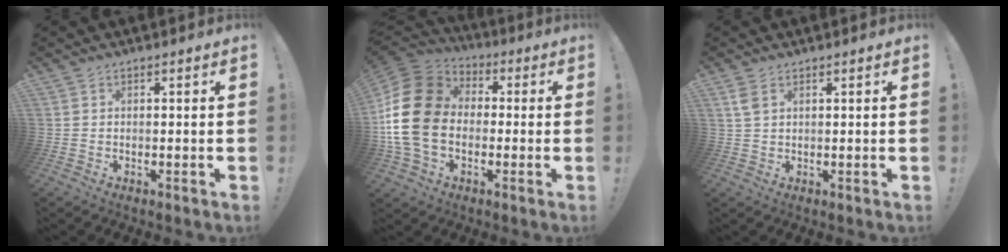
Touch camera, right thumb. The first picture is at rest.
{"total": 19.9, "force": [-0.7, 15.1, 13.0], "torque": [-0.256, 0.021, -0.005]}
{"total": 3.2, "force": [1.5, 1.7, 2.3], "torque": [-0.048, 0.003, 0.029]}